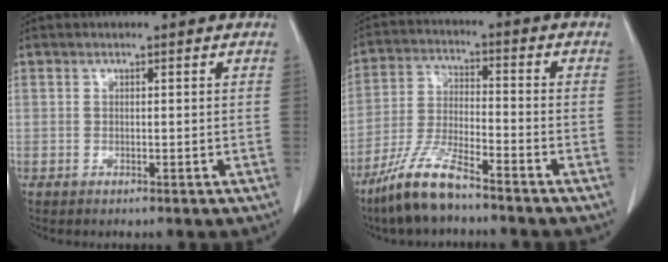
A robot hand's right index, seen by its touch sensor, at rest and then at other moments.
{"total": 9.7, "force": [-7.4, 1.3, 6.0], "torque": [-0.131, -0.021, -0.147]}